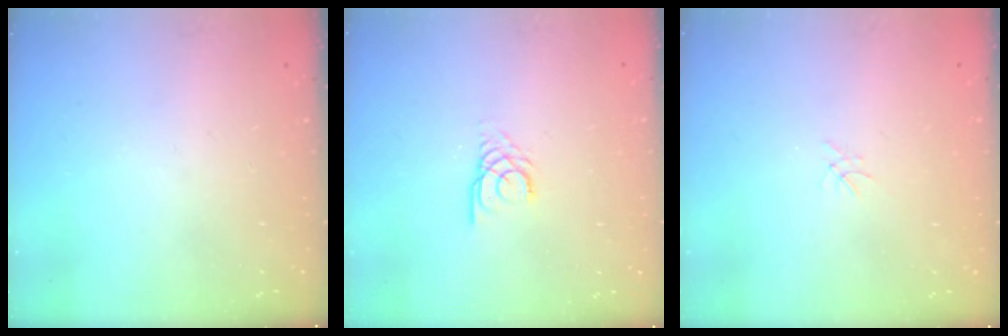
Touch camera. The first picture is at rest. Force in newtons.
{"total": 1.3, "press": 1.3, "slide": 0.2}
{"total": 0.0}